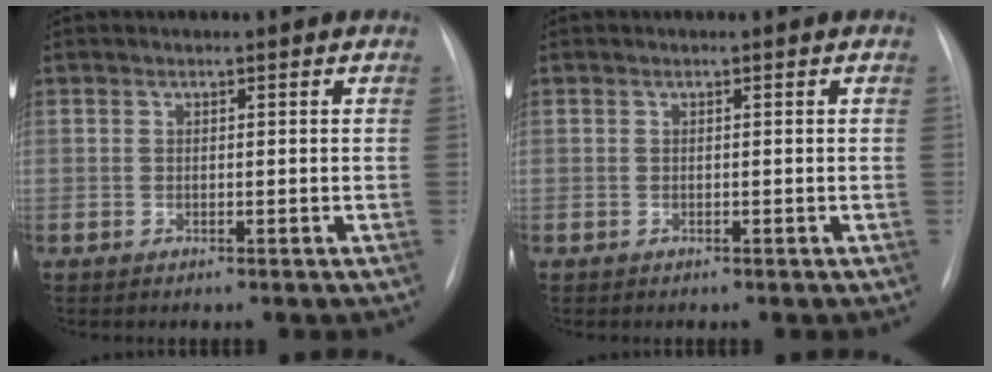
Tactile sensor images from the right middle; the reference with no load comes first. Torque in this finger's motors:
{"motor_torque": [-0.23, -0.31, 0.06, 0.01]}